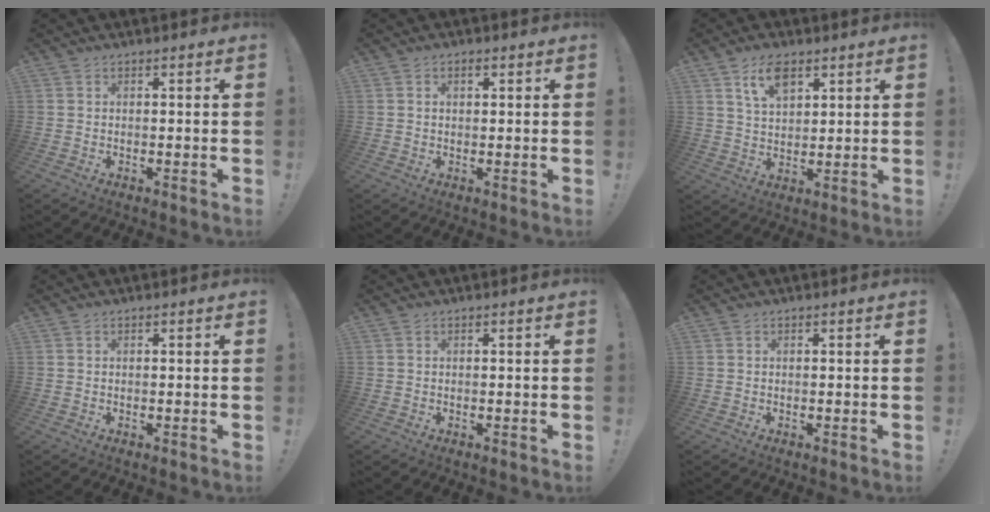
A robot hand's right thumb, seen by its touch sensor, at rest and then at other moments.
{"total": 1.7, "force": [0.6, 0.9, 1.3], "torque": [-0.015, -0.001, 0.007]}
{"total": 8.5, "force": [4.9, 4.5, 5.3], "torque": [-0.101, -0.008, 0.092]}
{"total": 0.0}
{"total": 0.0}
{"total": 0.0}